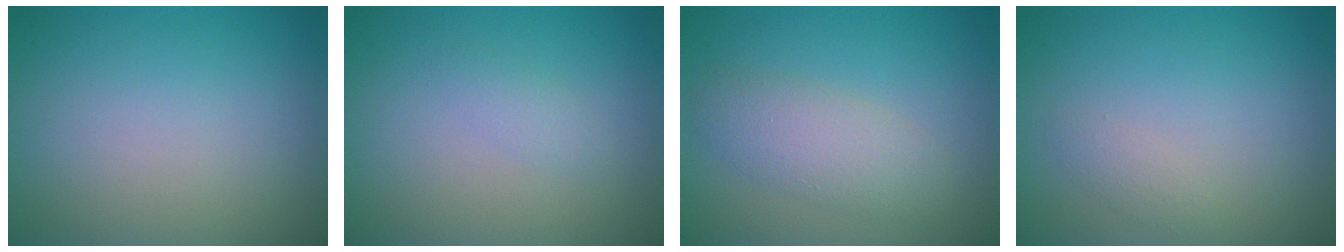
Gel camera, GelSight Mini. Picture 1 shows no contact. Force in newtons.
{"total": 1.1, "press": 1.1, "slide": 0.0}
{"total": 3.4, "press": 3.4, "slide": 0.1}
{"total": 0.9, "press": 0.9, "slide": 0.1}